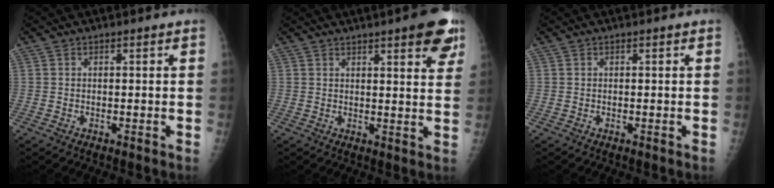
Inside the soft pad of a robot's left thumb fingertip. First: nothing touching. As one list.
[{"total": 9.3, "force": [5.5, 2.2, 7.2], "torque": [-0.064, -0.020, 0.062]}, {"total": 0.0}]